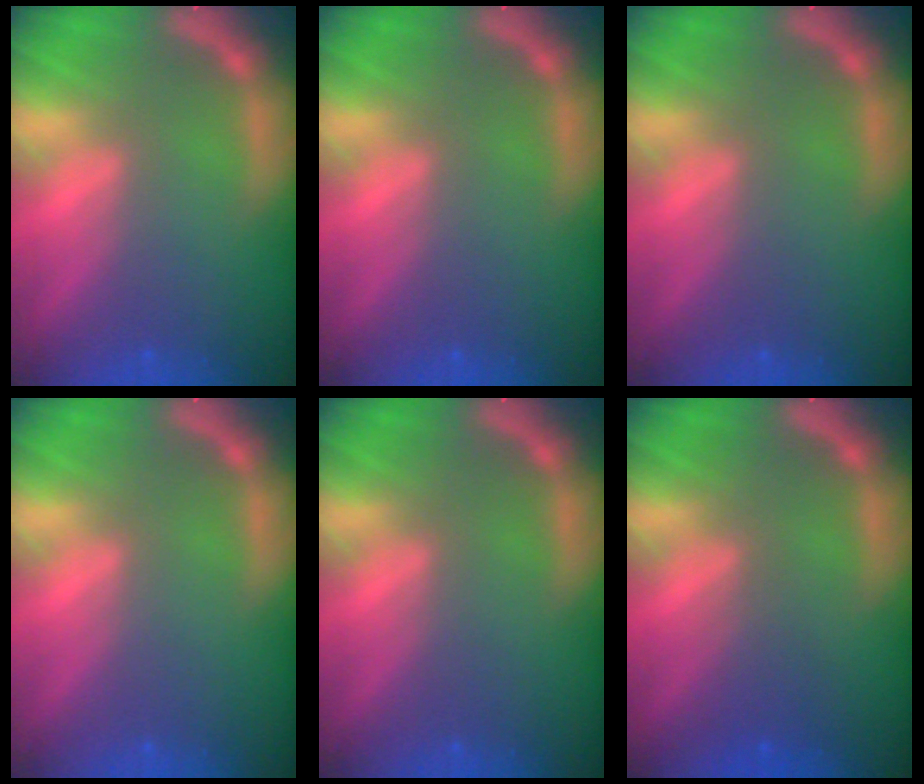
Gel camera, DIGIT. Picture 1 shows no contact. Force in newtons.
{"total": 0.0}
{"total": 0.0}
{"total": 0.0}
{"total": 0.0}
{"total": 2.0}